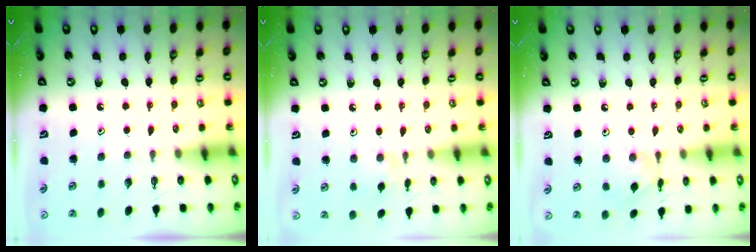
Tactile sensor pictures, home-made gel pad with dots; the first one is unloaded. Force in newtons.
{"total": 2.6, "press": 2.6, "slide": 0.5}
{"total": 3.8, "press": 3.8, "slide": 0.1}